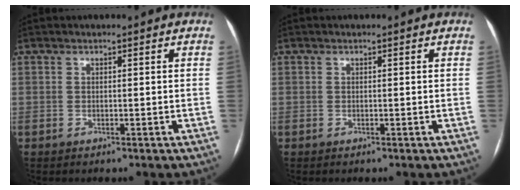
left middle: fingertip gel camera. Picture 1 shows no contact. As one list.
[{"total": 0.0}]